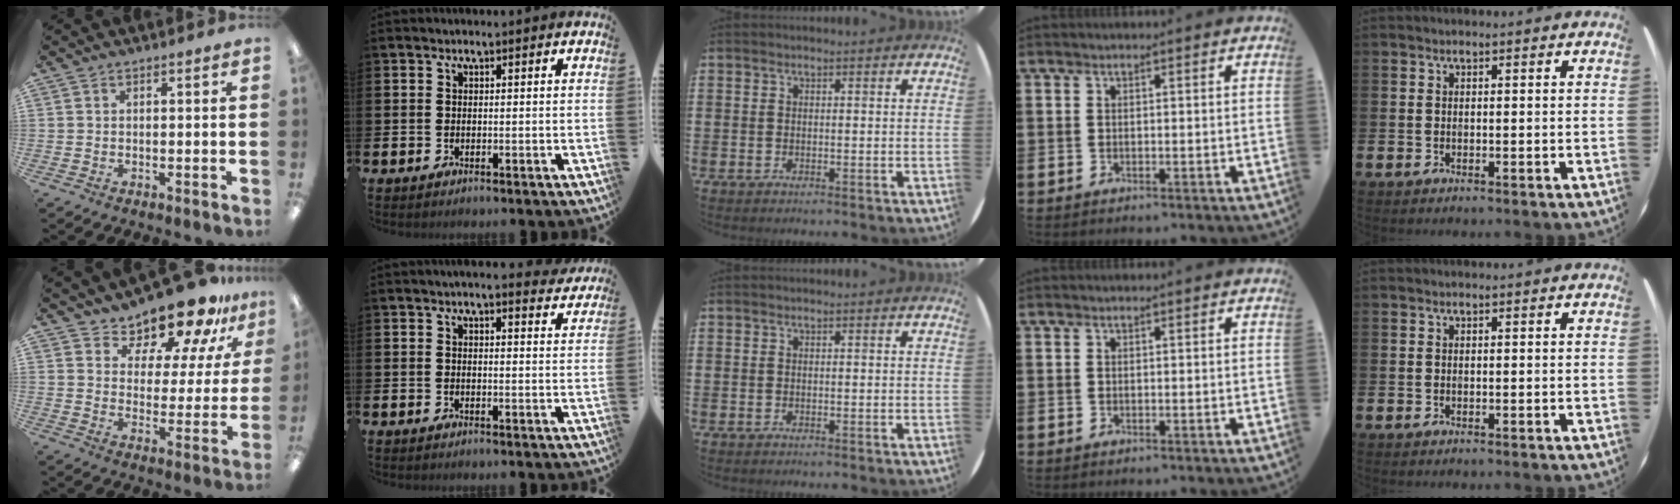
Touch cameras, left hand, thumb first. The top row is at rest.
{"thumb": {"total": 14.9, "force": [13.1, 4.9, 5.1], "torque": [-0.086, -0.106, 0.227]}, "index": {"total": 3.3, "force": [3.2, 0.3, 0.8], "torque": [-0.006, -0.018, 0.053]}}